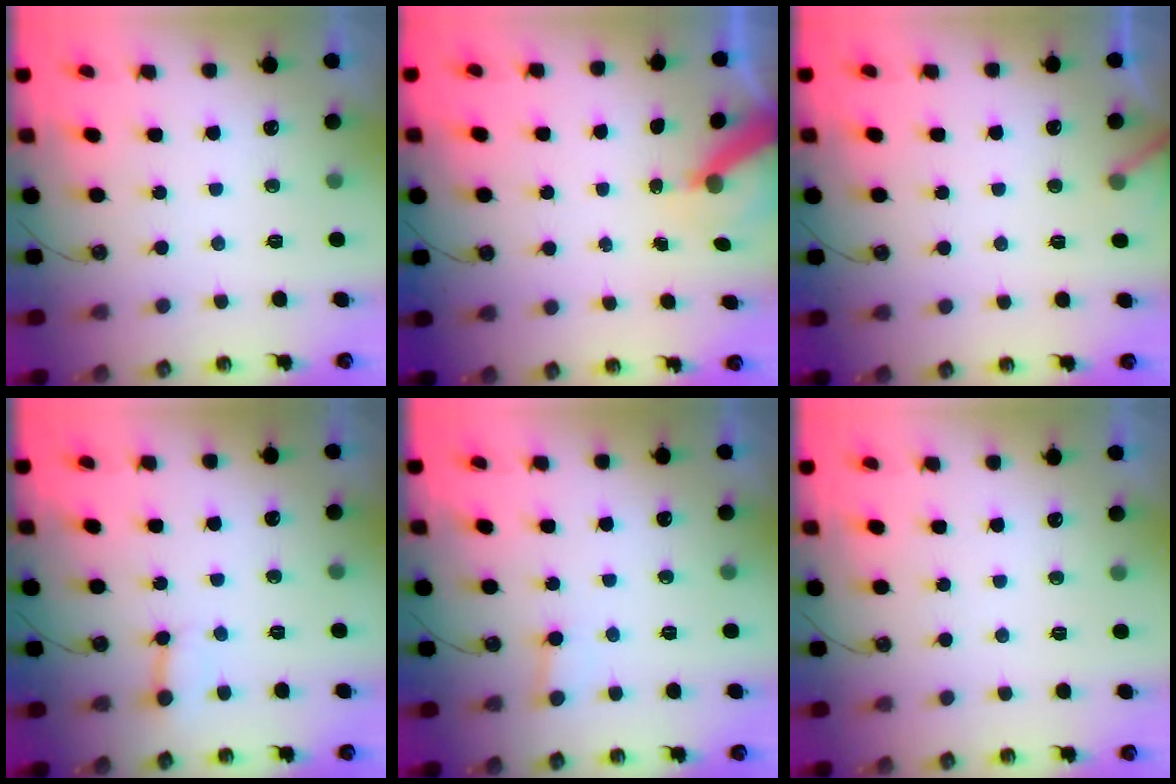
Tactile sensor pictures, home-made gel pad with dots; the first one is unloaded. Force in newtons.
{"total": 6.1, "press": 6.1, "slide": 0.5}
{"total": 3.7, "press": 3.7, "slide": 0.3}
{"total": 3.0, "press": 3.0, "slide": 0.2}
{"total": 2.2, "press": 2.2, "slide": 0.2}
{"total": 0.0}